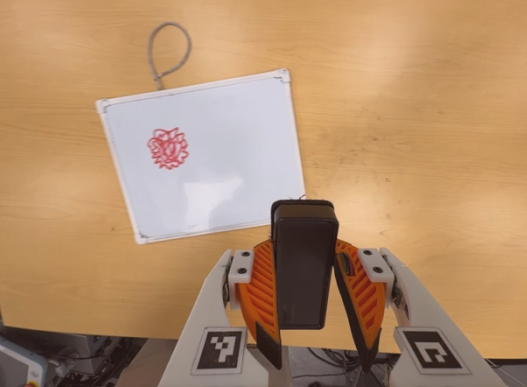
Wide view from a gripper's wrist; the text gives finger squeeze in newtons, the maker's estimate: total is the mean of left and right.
{"total": 5.4, "left": 4.7, "right": 6.1}